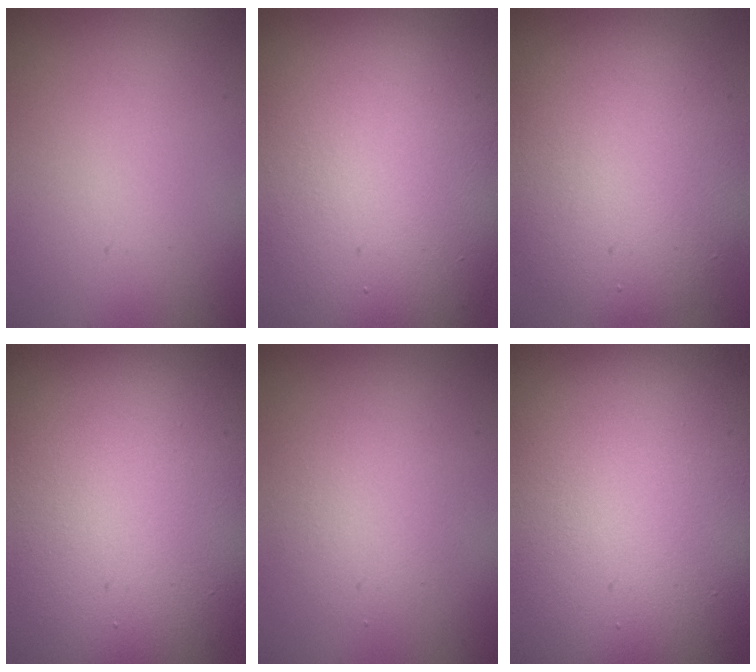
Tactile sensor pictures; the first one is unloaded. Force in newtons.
{"total": 14.6, "press": 14.5, "slide": 0.5}
{"total": 8.0, "press": 7.9, "slide": 0.8}
{"total": 15.8, "press": 15.8, "slide": 1.1}
{"total": 2.3, "press": 2.3, "slide": 0.2}
{"total": 20.0, "press": 20.0, "slide": 0.5}